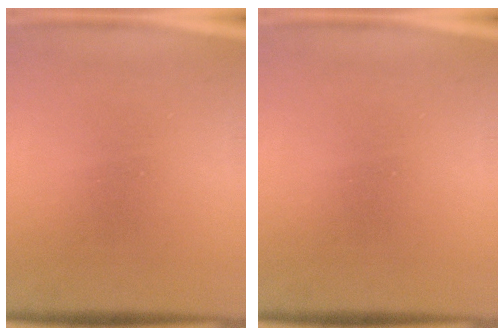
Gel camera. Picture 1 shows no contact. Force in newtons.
{"total": 0.0}